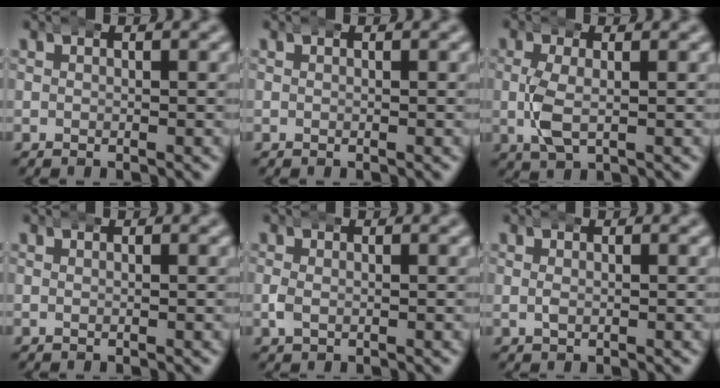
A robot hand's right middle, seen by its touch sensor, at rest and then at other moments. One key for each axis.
{"total": 0.0}
{"total": 2.8, "fx": -0.5, "fy": 1.4, "fz": 2.4, "tx": -0.053, "ty": -0.001, "tz": -0.006}
{"total": 0.0}
{"total": 0.9, "fx": -0.3, "fy": 0.7, "fz": 0.5, "tx": -0.016, "ty": 0.001, "tz": -0.007}
{"total": 0.7, "fx": 0.0, "fy": 0.5, "fz": 0.5, "tx": -0.011, "ty": 0.001, "tz": 0.001}